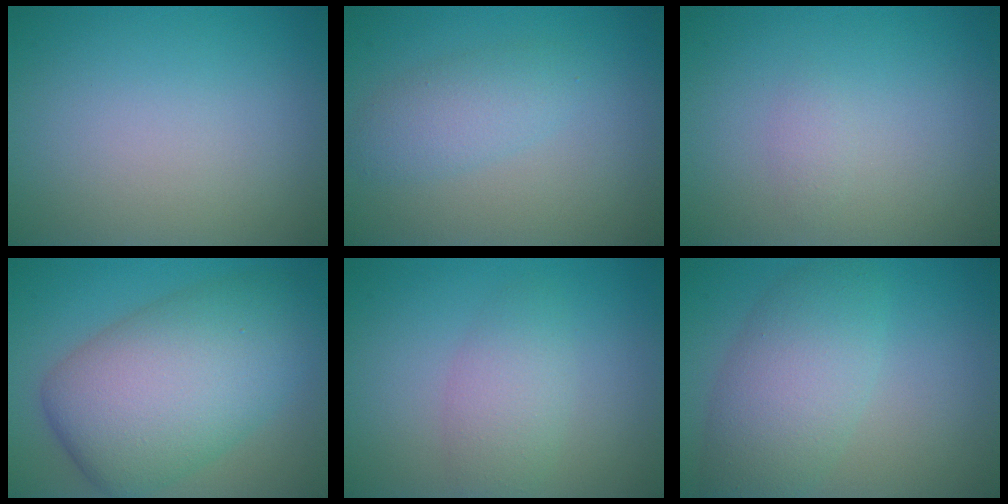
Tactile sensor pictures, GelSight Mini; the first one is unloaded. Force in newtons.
{"total": 2.7, "press": 2.7, "slide": 0.1}
{"total": 0.8, "press": 0.8, "slide": 0.0}
{"total": 11.3, "press": 11.3, "slide": 0.1}
{"total": 3.0, "press": 3.0, "slide": 0.2}
{"total": 5.6, "press": 5.6, "slide": 0.1}